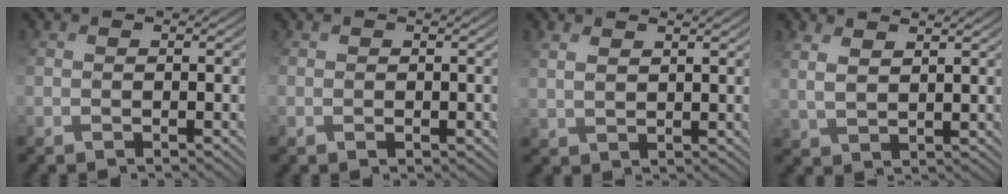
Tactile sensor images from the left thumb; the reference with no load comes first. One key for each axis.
{"total": 1.2, "fx": -0.1, "fy": 1.2, "fz": 0.4, "tx": -0.008, "ty": -0.003, "tz": 0.000}
{"total": 2.0, "fx": 2.0, "fy": 0.2, "fz": -0.1, "tx": -0.005, "ty": 0.005, "tz": 0.046}
{"total": 2.9, "fx": 2.9, "fy": 0.2, "fz": 0.7, "tx": -0.011, "ty": 0.004, "tz": 0.063}